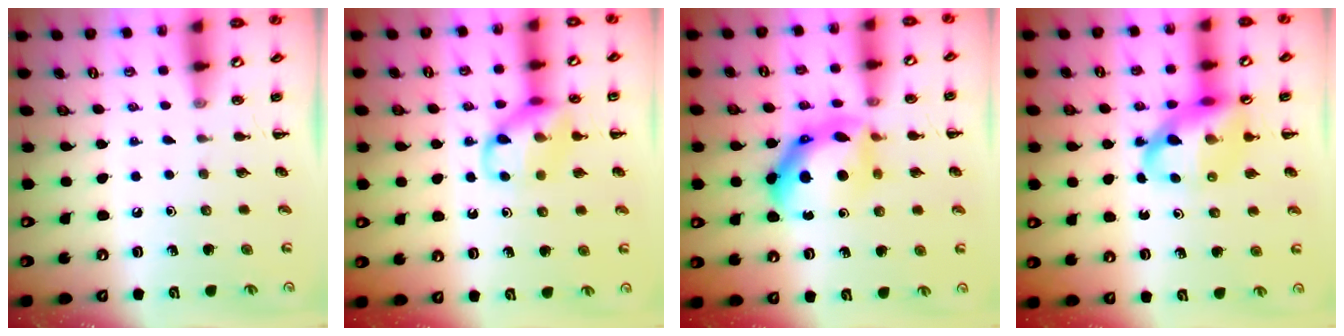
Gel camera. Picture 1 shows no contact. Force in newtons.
{"total": 12.1, "press": 12.0, "slide": 1.6}
{"total": 14.1, "press": 14.1, "slide": 0.8}
{"total": 14.7, "press": 14.2, "slide": 3.9}